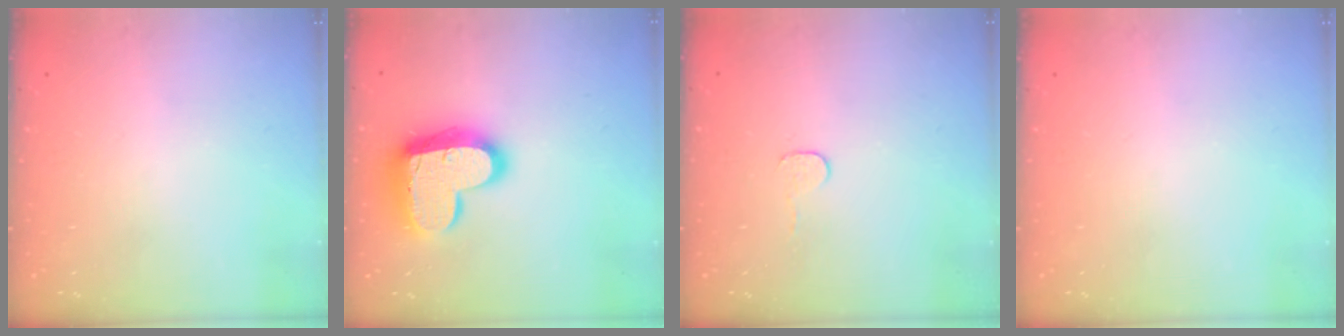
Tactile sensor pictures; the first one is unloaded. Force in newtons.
{"total": 18.5, "press": 18.5, "slide": 1.4}
{"total": 3.0, "press": 3.0, "slide": 0.3}
{"total": 0.0}